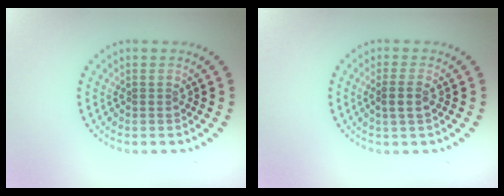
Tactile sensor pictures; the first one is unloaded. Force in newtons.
{"total": 1.8, "press": 1.5, "slide": 0.9}